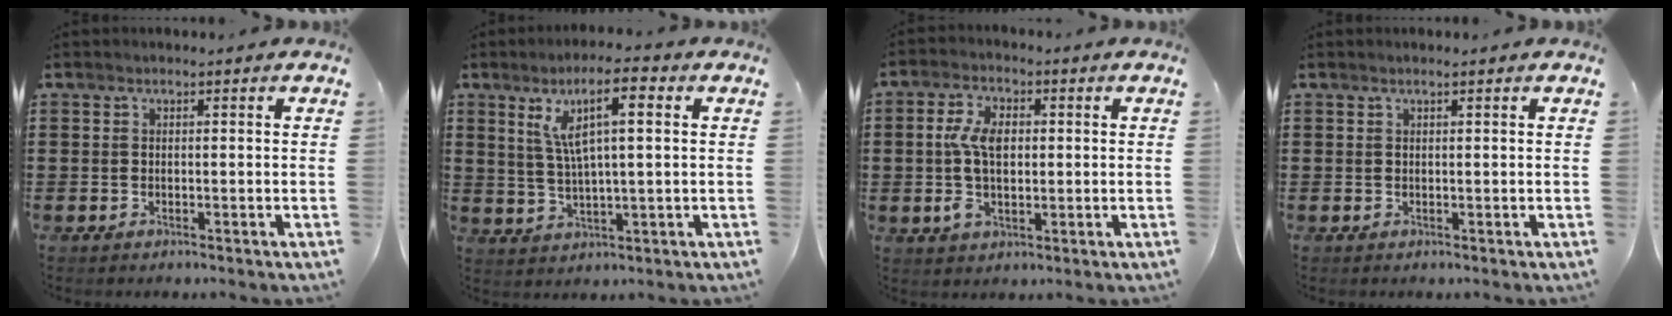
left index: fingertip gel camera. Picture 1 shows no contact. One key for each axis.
{"total": 8.4, "fx": 3.2, "fy": 1.9, "fz": 7.5, "tx": -0.152, "ty": 0.007, "tz": 0.052}
{"total": 7.0, "fx": 0.3, "fy": 4.0, "fz": 5.7, "tx": -0.133, "ty": 0.008, "tz": -0.001}
{"total": 0.6, "fx": 0.4, "fy": -0.1, "fz": 0.4, "tx": -0.007, "ty": -0.002, "tz": 0.009}